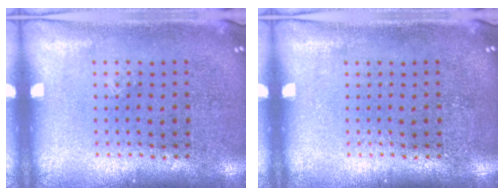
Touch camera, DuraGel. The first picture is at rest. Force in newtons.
{"total": 0.0}